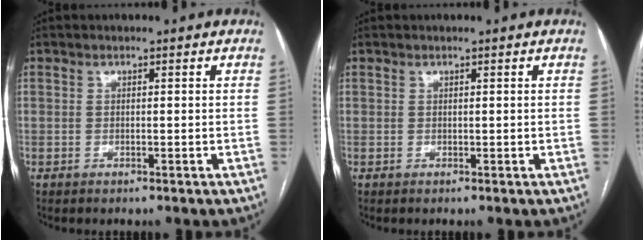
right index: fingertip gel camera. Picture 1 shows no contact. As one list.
[{"total": 0.0}]